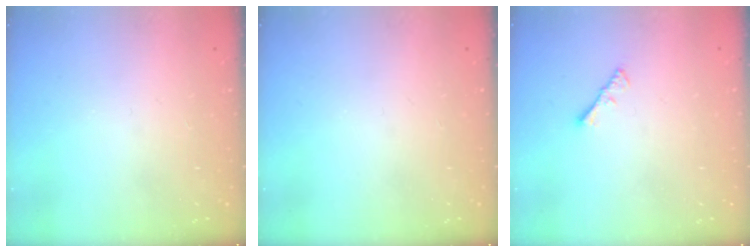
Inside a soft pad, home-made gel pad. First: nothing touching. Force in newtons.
{"total": 0.0}
{"total": 1.1, "press": 1.1, "slide": 0.4}